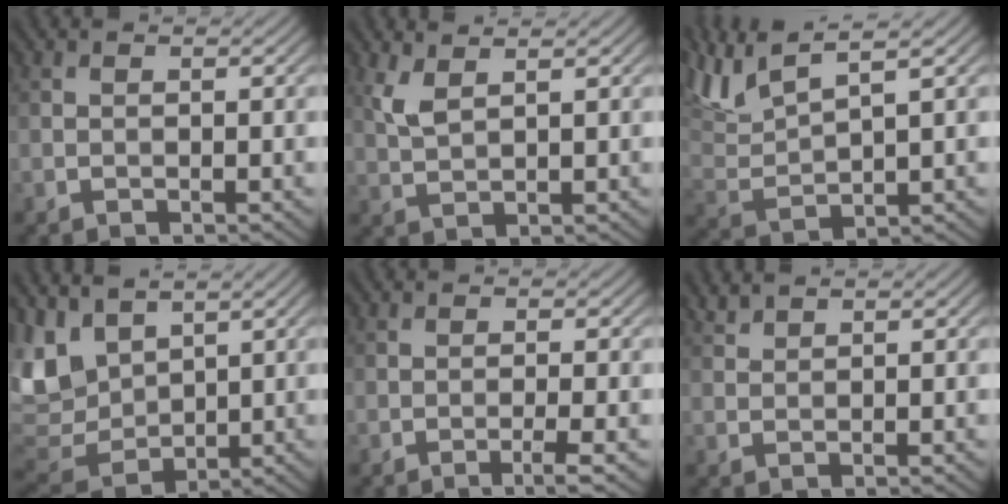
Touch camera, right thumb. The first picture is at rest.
{"total": 2.9, "force": [1.8, 0.9, 2.1], "torque": [-0.061, 0.002, 0.043]}
{"total": 9.2, "force": [6.2, 2.3, 6.4], "torque": [-0.153, 0.025, 0.122]}
{"total": 9.7, "force": [4.6, 6.3, 5.7], "torque": [-0.179, 0.002, 0.097]}
{"total": 2.2, "force": [-1.0, -0.1, 1.9], "torque": [-0.032, 0.007, -0.026]}
{"total": 1.4, "force": [1.4, 0.1, 0.3], "torque": [-0.012, 0.006, 0.032]}